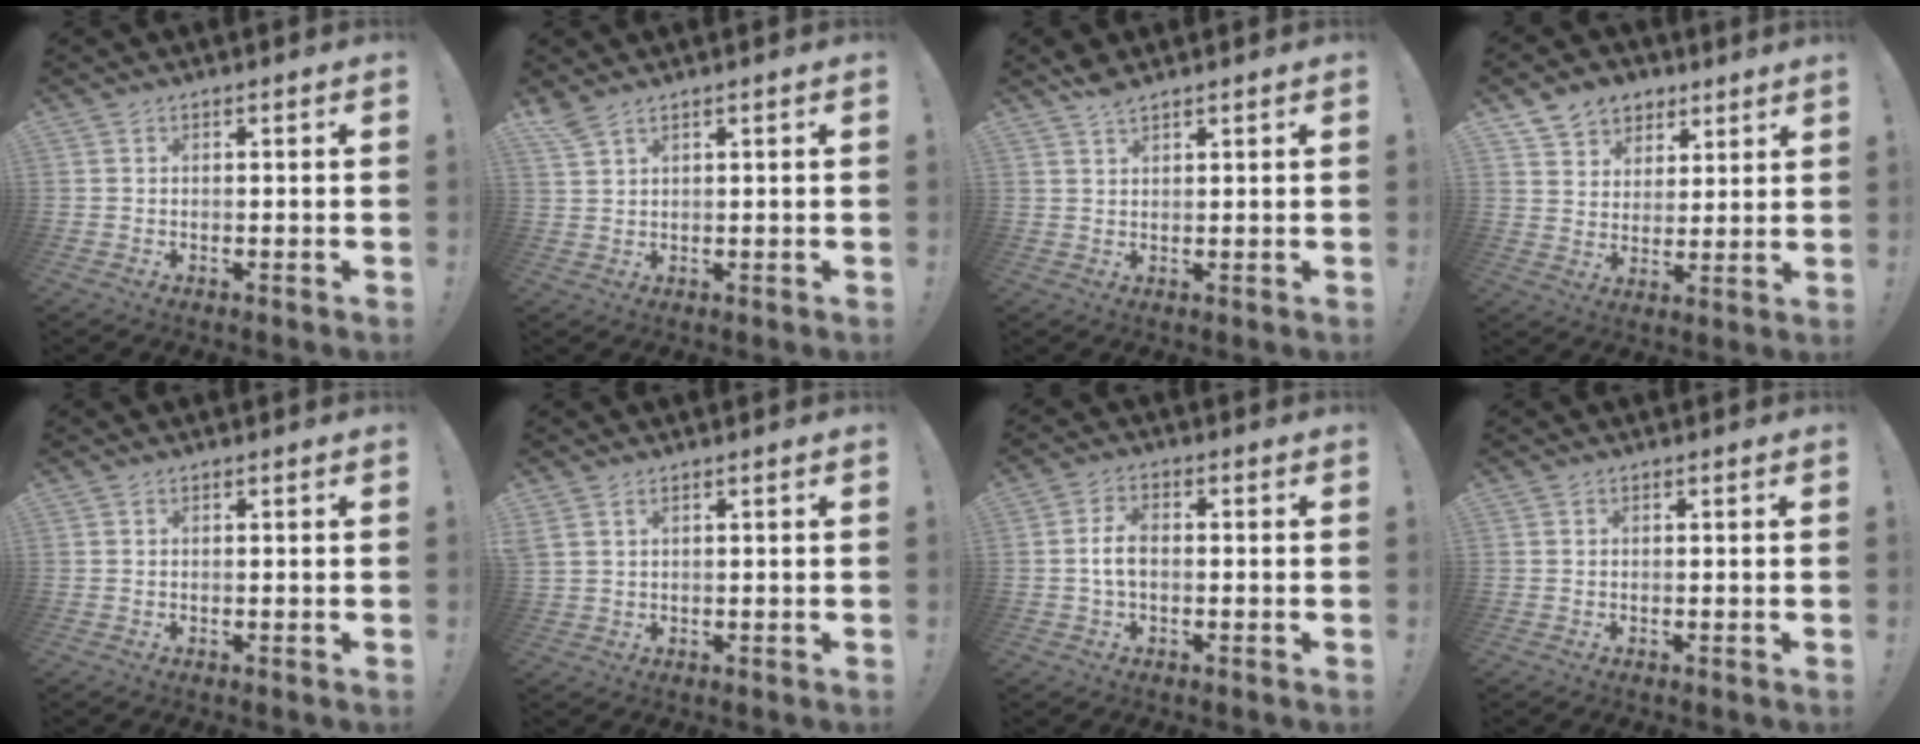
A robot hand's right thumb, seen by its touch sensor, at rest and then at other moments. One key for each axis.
{"total": 3.1, "fx": 2.5, "fy": 0.6, "fz": 1.8, "tx": -0.038, "ty": -0.012, "tz": 0.047}
{"total": 3.3, "fx": 2.8, "fy": 0.8, "fz": 1.5, "tx": -0.021, "ty": -0.017, "tz": 0.050}
{"total": 7.7, "fx": 5.3, "fy": 5.6, "fz": 0.8, "tx": -0.015, "ty": -0.042, "tz": 0.105}
{"total": 0.0}
{"total": 2.2, "fx": 1.2, "fy": 1.1, "fz": 1.5, "tx": -0.037, "ty": 0.004, "tz": 0.025}
{"total": 5.1, "fx": -0.5, "fy": 2.7, "fz": 4.3, "tx": -0.083, "ty": 0.007, "tz": -0.010}
{"total": 0.0}